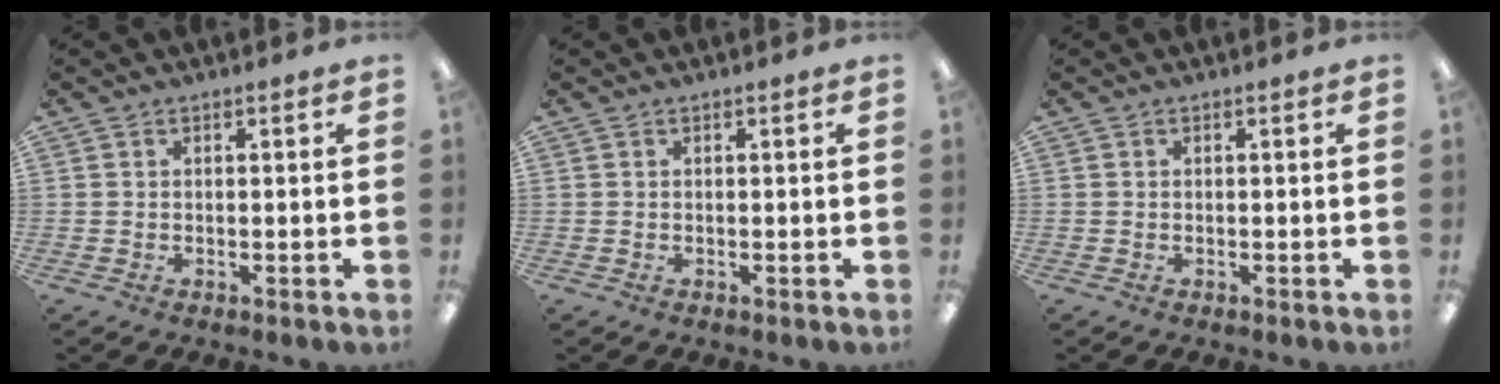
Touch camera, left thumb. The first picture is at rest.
{"total": 0.0}
{"total": 0.0}